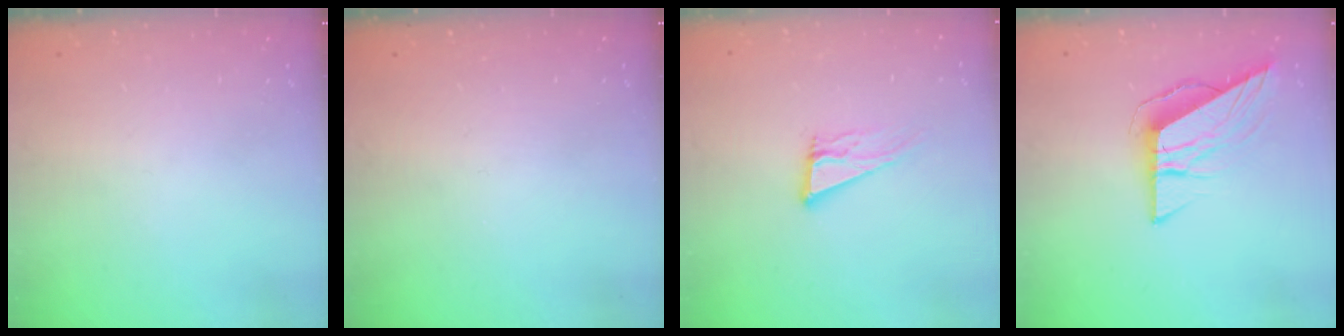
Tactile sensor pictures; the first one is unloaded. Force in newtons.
{"total": 0.0}
{"total": 12.4, "press": 11.9, "slide": 3.3}
{"total": 8.7, "press": 8.7, "slide": 0.3}